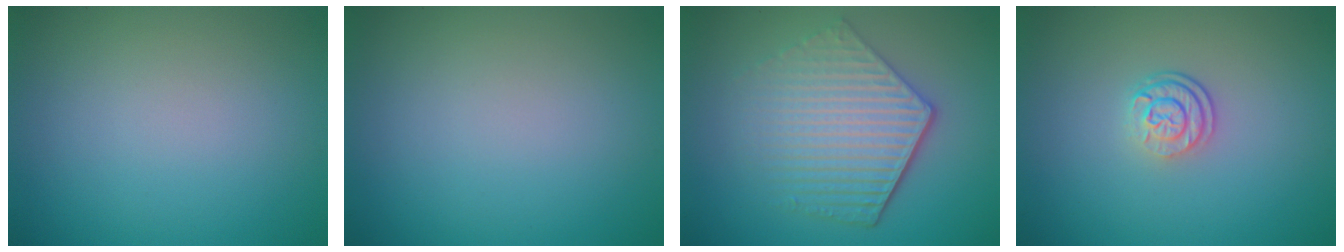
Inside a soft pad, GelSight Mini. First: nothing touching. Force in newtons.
{"total": 0.0}
{"total": 5.9, "press": 4.4, "slide": 3.9}
{"total": 2.5, "press": 1.9, "slide": 1.7}